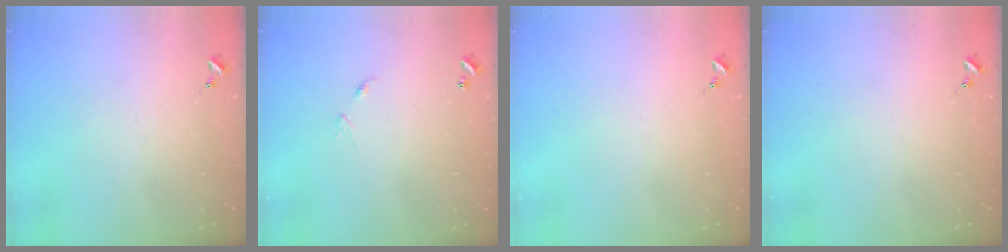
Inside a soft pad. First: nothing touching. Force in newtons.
{"total": 5.6, "press": 5.5, "slide": 0.6}
{"total": 0.0}
{"total": 0.0}